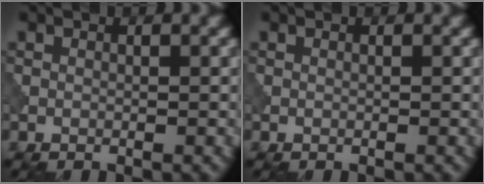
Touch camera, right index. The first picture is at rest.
{"total": 0.0}